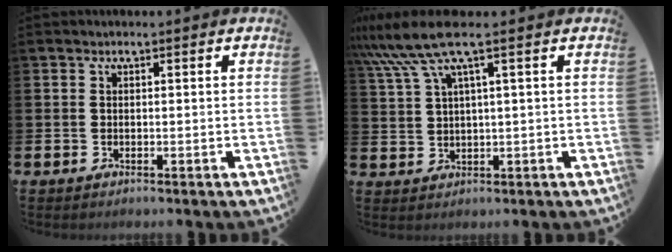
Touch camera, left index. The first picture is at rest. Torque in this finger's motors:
{"motor_torque": [0.38, -0.13, 1.05, 0.21]}